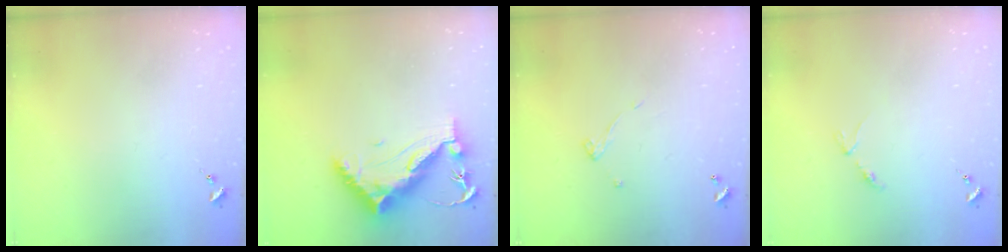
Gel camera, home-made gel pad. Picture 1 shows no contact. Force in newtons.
{"total": 13.0, "press": 12.9, "slide": 0.7}
{"total": 4.9, "press": 4.9, "slide": 0.2}
{"total": 2.8, "press": 2.8, "slide": 0.5}